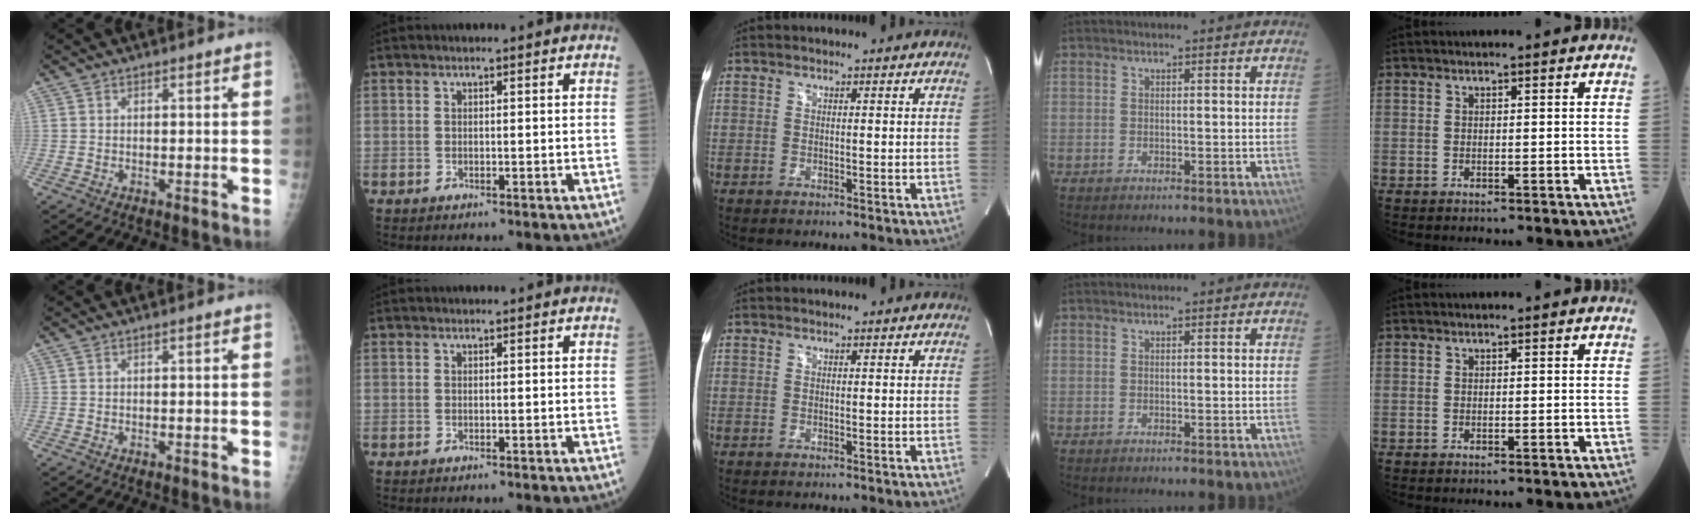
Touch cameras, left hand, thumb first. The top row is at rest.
{}